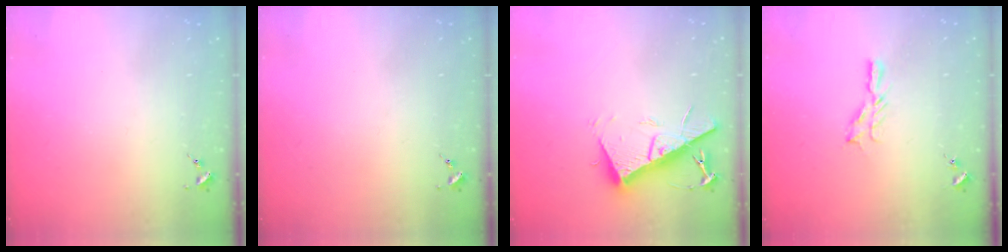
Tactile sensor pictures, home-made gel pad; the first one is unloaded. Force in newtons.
{"total": 0.0}
{"total": 14.3, "press": 14.3, "slide": 0.4}
{"total": 4.7, "press": 4.7, "slide": 0.5}